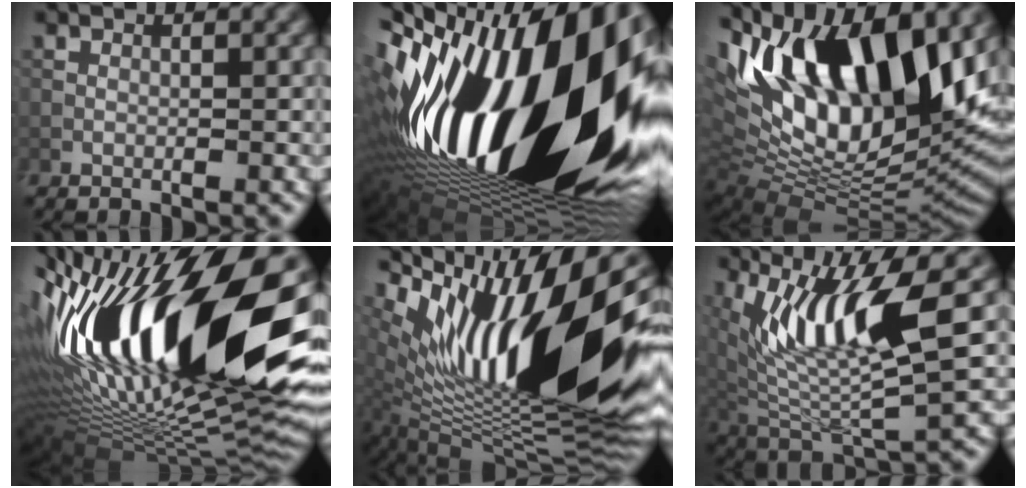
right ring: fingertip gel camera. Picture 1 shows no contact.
{"total": 22.6, "force": [-1.4, 10.8, 19.8], "torque": [-0.363, -0.022, -0.036]}
{"total": 18.4, "force": [6.5, 9.0, 14.6], "torque": [-0.249, 0.025, 0.100]}
{"total": 21.3, "force": [2.1, 8.2, 19.6], "torque": [-0.339, 0.001, 0.024]}
{"total": 18.4, "force": [5.2, 5.6, 16.8], "torque": [-0.291, 0.002, 0.082]}
{"total": 10.1, "force": [3.1, 2.7, 9.2], "torque": [-0.178, -0.012, 0.066]}